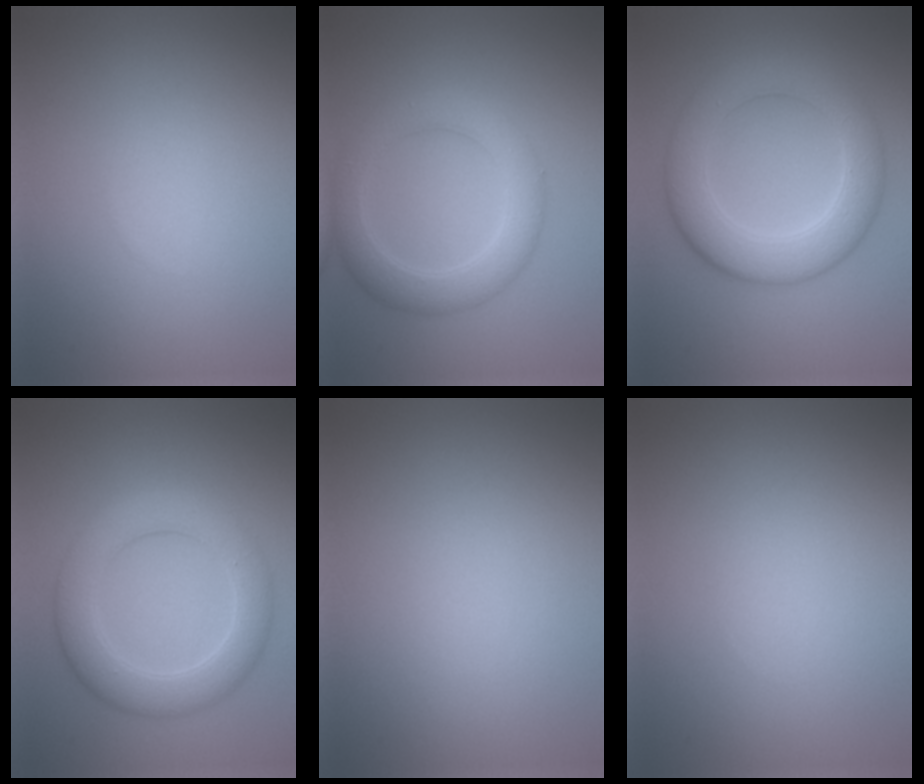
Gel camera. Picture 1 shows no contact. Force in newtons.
{"total": 4.6, "press": 4.6, "slide": 0.2}
{"total": 6.8, "press": 6.8, "slide": 0.5}
{"total": 5.0, "press": 5.0, "slide": 0.0}
{"total": 0.0}
{"total": 0.0}